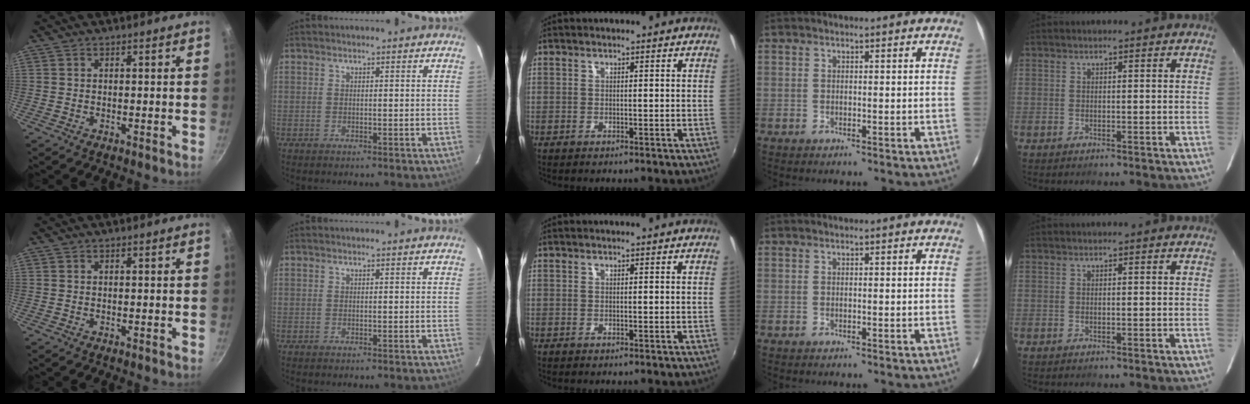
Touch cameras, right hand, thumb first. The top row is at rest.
{}